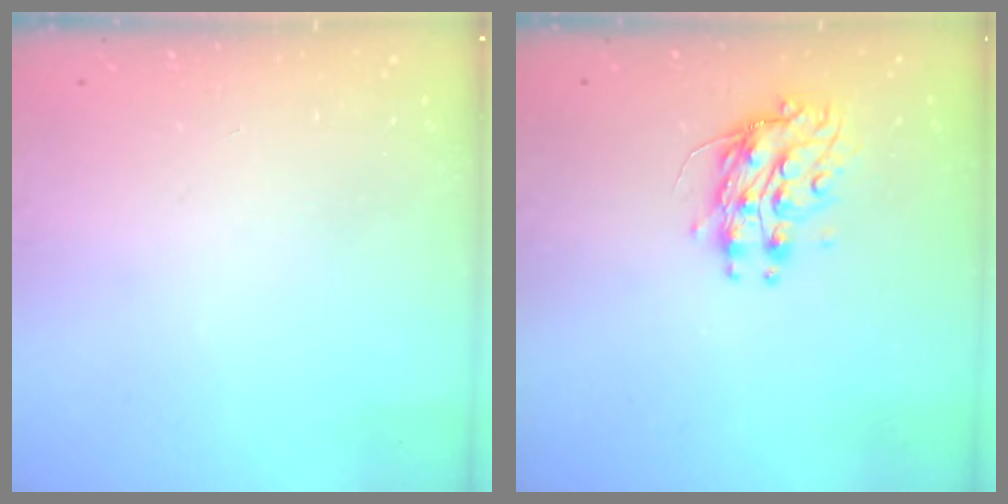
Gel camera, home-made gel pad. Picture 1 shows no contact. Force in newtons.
{"total": 9.2, "press": 9.2, "slide": 0.1}